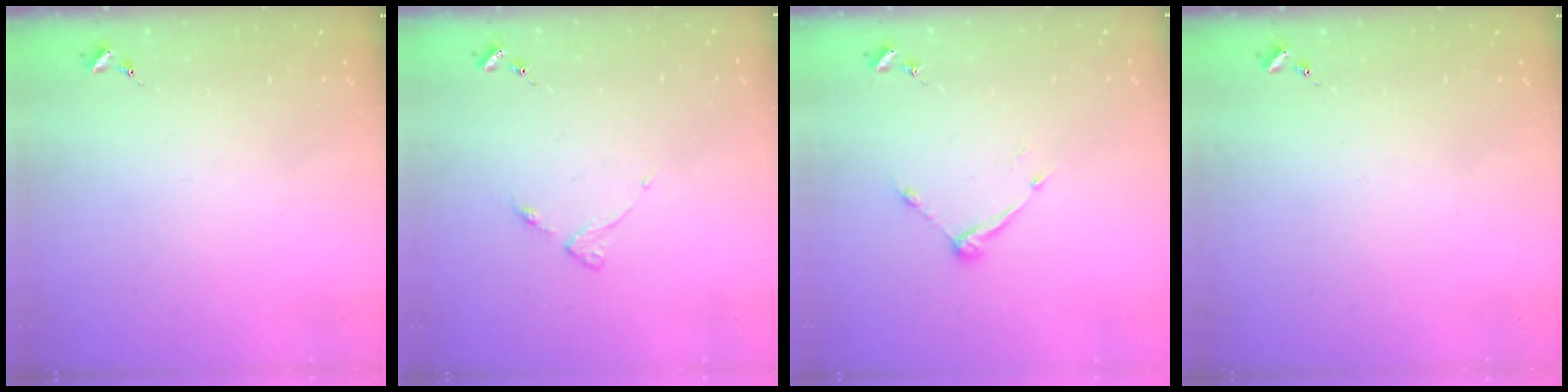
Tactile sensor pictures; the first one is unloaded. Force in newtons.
{"total": 3.5, "press": 3.5, "slide": 0.5}
{"total": 7.3, "press": 7.3, "slide": 0.5}
{"total": 0.0}